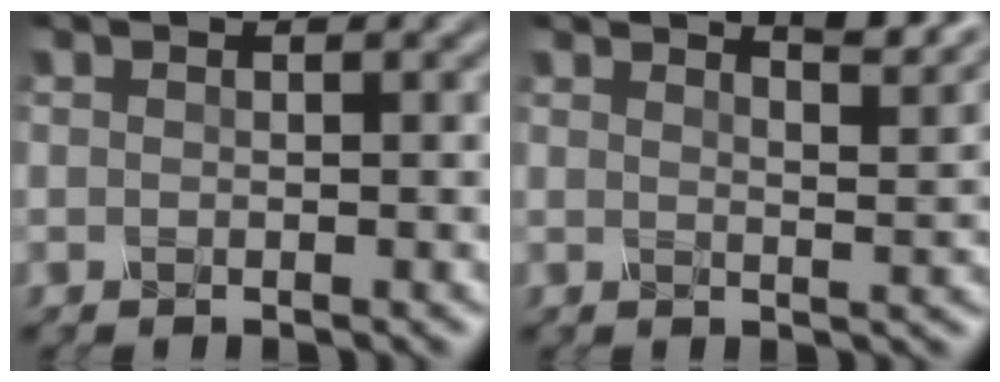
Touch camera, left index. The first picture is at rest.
{"total": 4.4, "force": [3.7, 0.8, 2.3], "torque": [-0.023, 0.008, 0.037]}